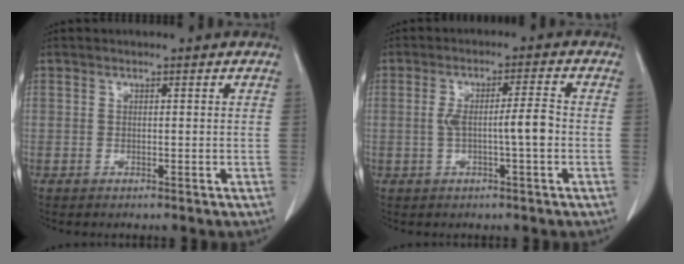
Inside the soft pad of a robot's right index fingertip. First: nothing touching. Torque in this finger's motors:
{"motor_torque": [0.76, -0.15, 0.20, 0.12]}